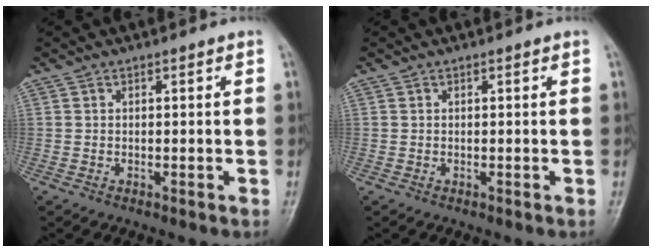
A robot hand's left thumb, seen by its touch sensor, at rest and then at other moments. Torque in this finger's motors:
{"motor_torque": [-0.01, 0.01, -0.10, 0.10, 0.00]}